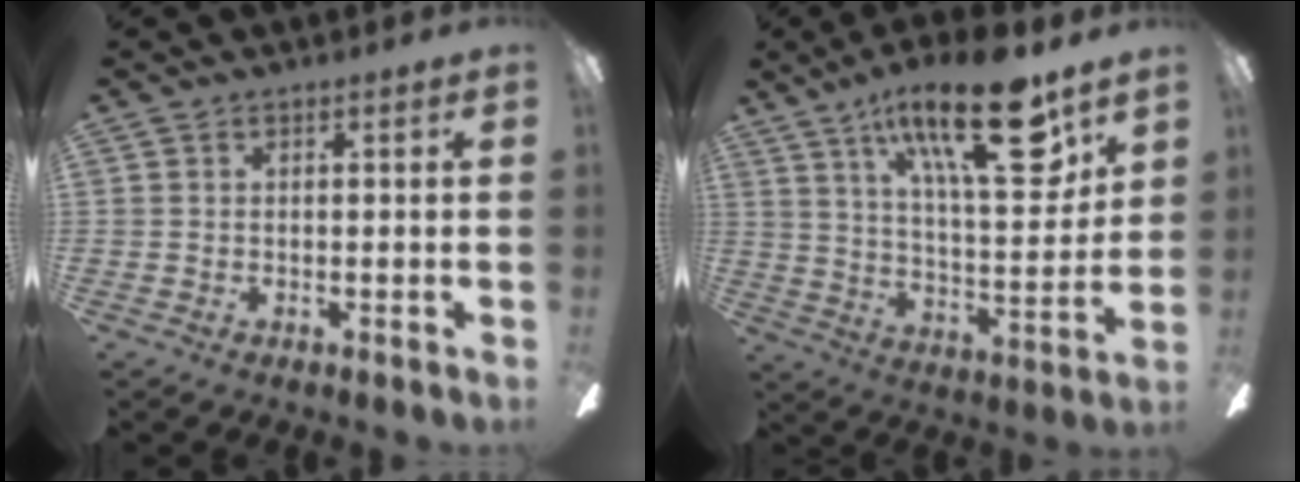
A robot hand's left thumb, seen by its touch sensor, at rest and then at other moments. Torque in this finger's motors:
{"motor_torque": [0.14, 0.58, 1.75, -1.02, 0.42]}